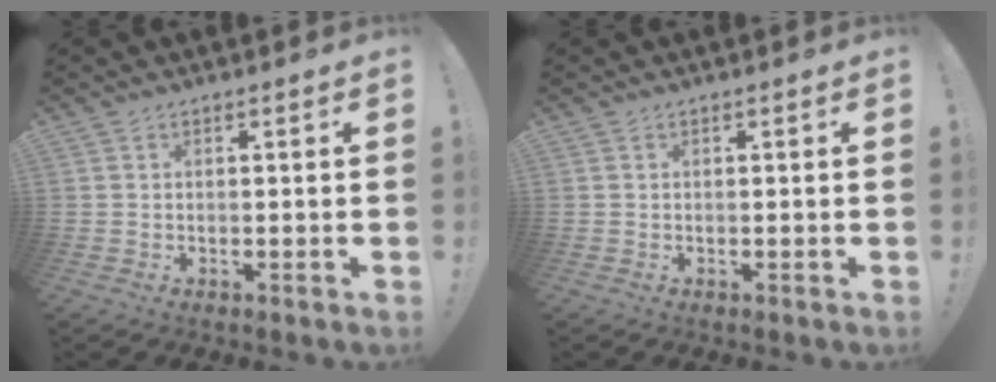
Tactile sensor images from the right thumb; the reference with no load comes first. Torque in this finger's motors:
{"motor_torque": [0.00, 0.00, 0.00, 0.00, 0.00]}